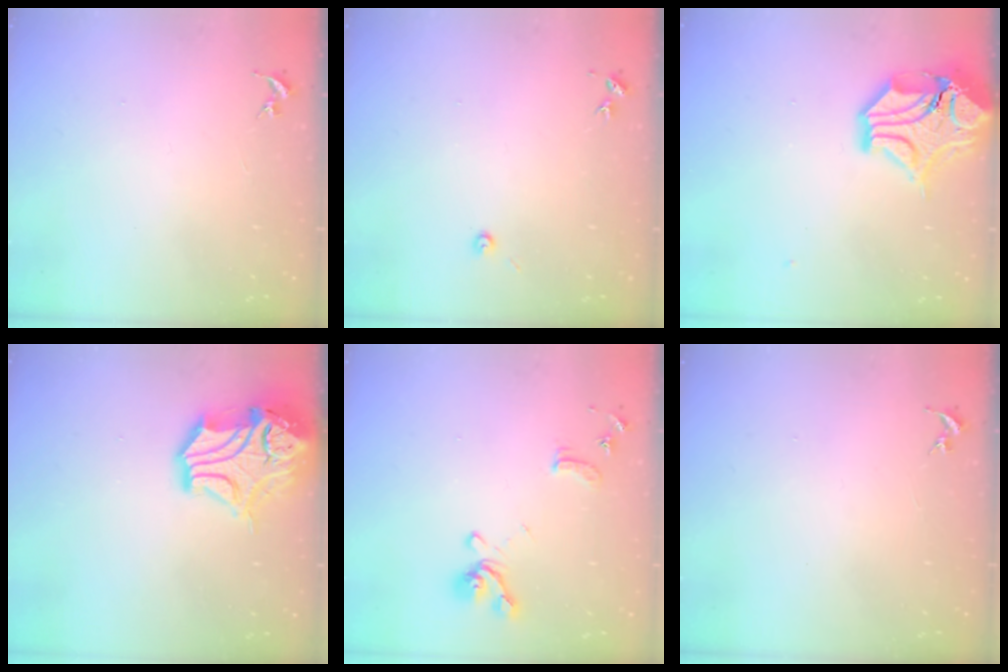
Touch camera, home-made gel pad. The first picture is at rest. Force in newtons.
{"total": 3.0, "press": 3.0, "slide": 0.3}
{"total": 16.7, "press": 16.5, "slide": 2.5}
{"total": 17.4, "press": 17.2, "slide": 2.6}
{"total": 12.8, "press": 12.7, "slide": 1.4}
{"total": 0.0}